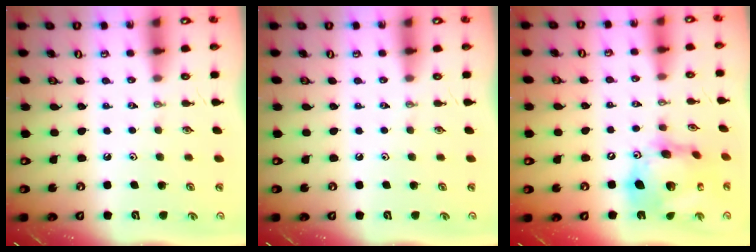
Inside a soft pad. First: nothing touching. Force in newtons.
{"total": 0.0}
{"total": 18.9, "press": 18.8, "slide": 2.2}